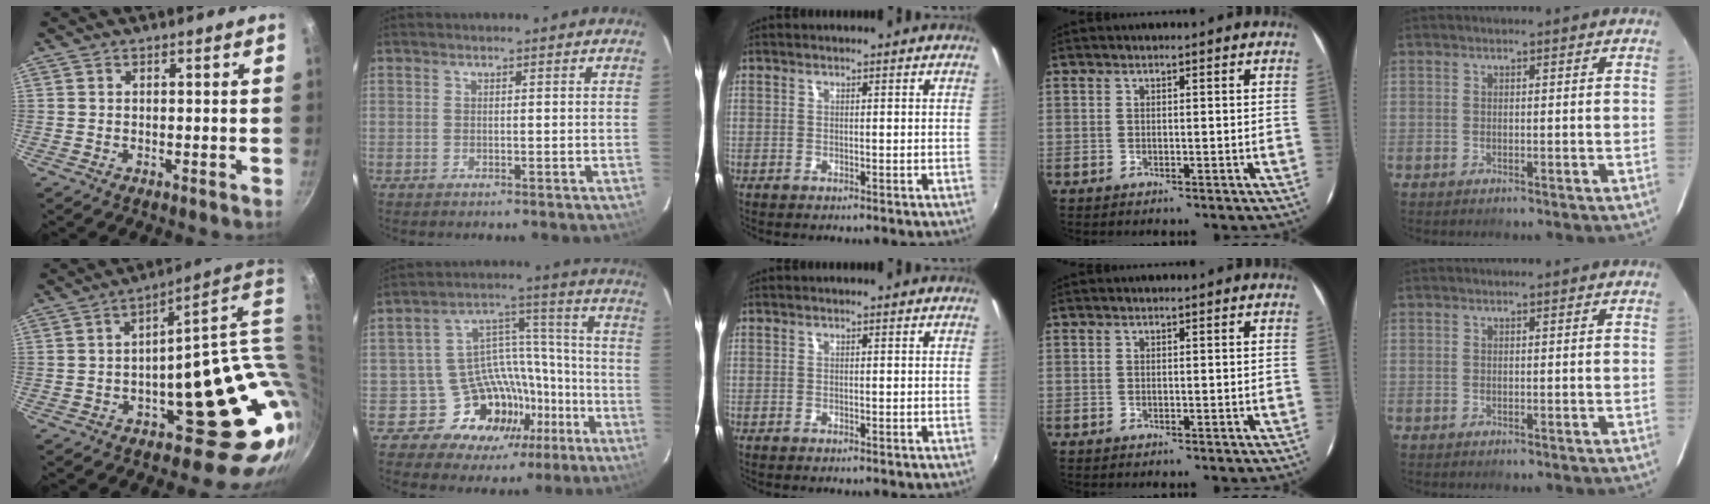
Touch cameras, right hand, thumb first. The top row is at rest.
{"thumb": {"total": 22.7, "force": [1.8, 11.8, 19.3], "torque": [-0.176, -0.004, 0.051]}, "index": {"total": 15.5, "force": [-9.3, 11.4, 5.0], "torque": [-0.083, 0.059, -0.126]}}